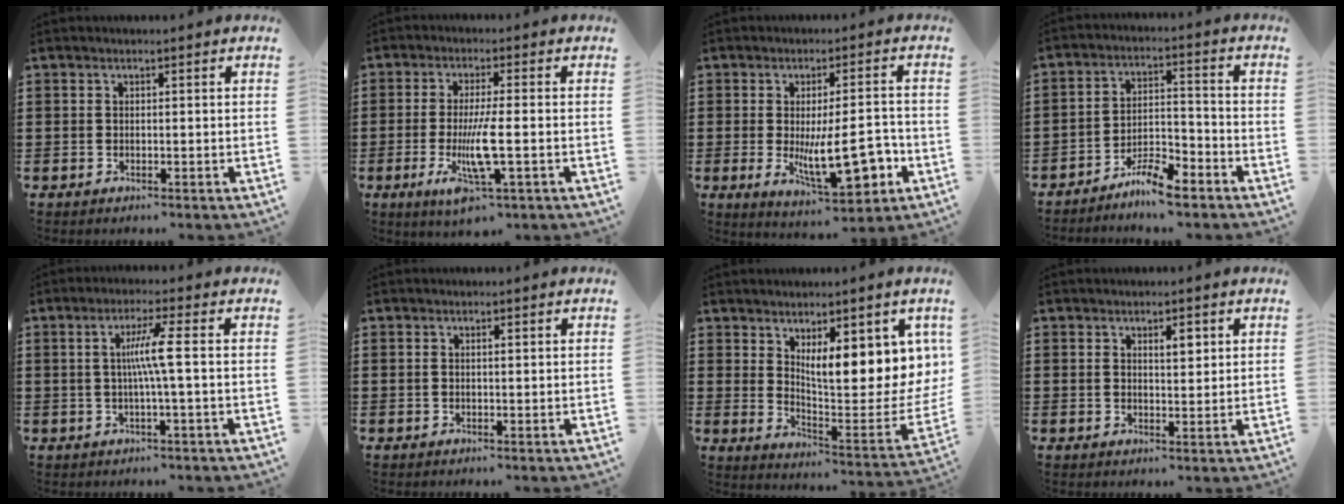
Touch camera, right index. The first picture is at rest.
{"total": 7.8, "force": [-2.2, 1.2, 7.4], "torque": [-0.157, -0.022, -0.042]}
{"total": 12.3, "force": [-2.5, 4.3, 11.2], "torque": [-0.174, -0.015, -0.036]}
{"total": 6.2, "force": [-5.3, 1.1, 2.9], "torque": [-0.063, 0.009, -0.104]}
{"total": 5.4, "force": [0.1, -0.5, 5.3], "torque": [-0.101, -0.005, -0.005]}
{"total": 0.8, "force": [0.2, 0.3, 0.7], "torque": [-0.016, 0.002, 0.004]}
{"total": 10.4, "force": [5.3, 3.2, 8.4], "torque": [-0.117, -0.048, 0.089]}
{"total": 2.7, "force": [1.2, 1.0, 2.1], "torque": [-0.037, 0.004, 0.017]}